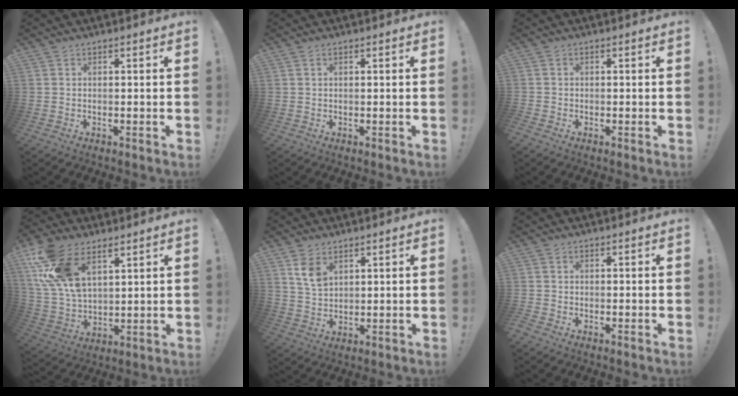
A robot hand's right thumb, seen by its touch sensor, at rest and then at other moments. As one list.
[{"total": 0.7, "force": [0.3, 0.4, 0.4], "torque": [-0.010, 0.003, 0.007]}, {"total": 0.8, "force": [-0.6, 0.6, 0.0], "torque": [-0.003, 0.004, -0.010]}, {"total": 16.5, "force": [9.1, 9.3, 10.1], "torque": [-0.223, -0.040, 0.175]}, {"total": 6.7, "force": [3.6, 4.2, 3.8], "torque": [-0.055, -0.018, 0.068]}, {"total": 1.0, "force": [-0.7, 0.7, 0.1], "torque": [-0.005, 0.004, -0.012]}]